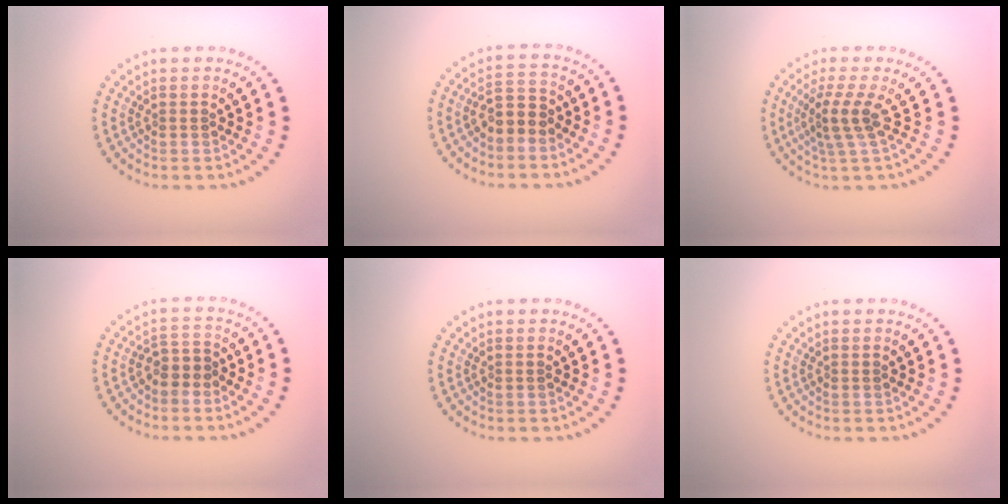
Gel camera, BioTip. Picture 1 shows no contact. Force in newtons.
{"total": 2.5, "press": 2.3, "slide": 0.9}
{"total": 2.8, "press": 1.9, "slide": 2.0}
{"total": 2.0, "press": 1.4, "slide": 1.4}
{"total": 0.0}
{"total": 0.0}